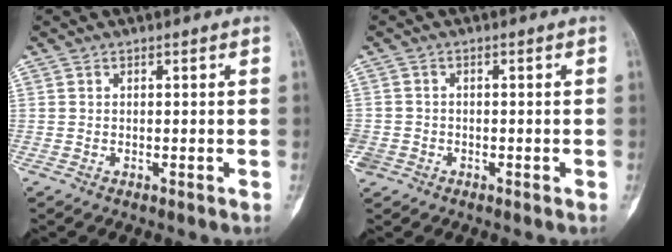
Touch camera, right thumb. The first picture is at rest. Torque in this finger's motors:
{"motor_torque": [2.35, 2.44, 1.70, -1.07, 0.85]}